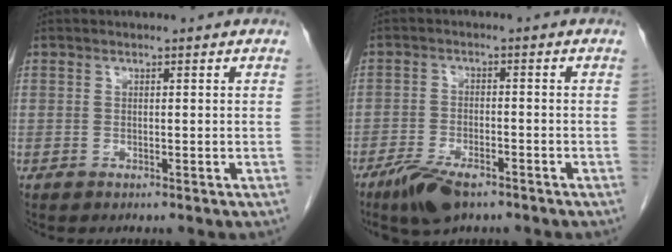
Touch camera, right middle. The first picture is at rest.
{"total": 7.0, "force": [-4.9, 2.5, 4.4], "torque": [-0.083, -0.008, -0.083]}